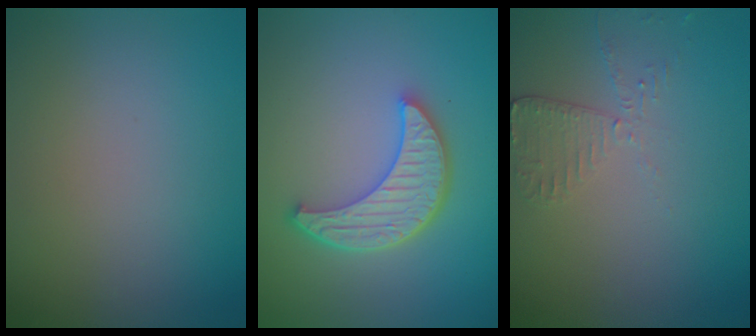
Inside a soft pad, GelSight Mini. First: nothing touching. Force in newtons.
{"total": 5.1, "press": 4.0, "slide": 3.1}
{"total": 2.0, "press": 2.0, "slide": 0.3}